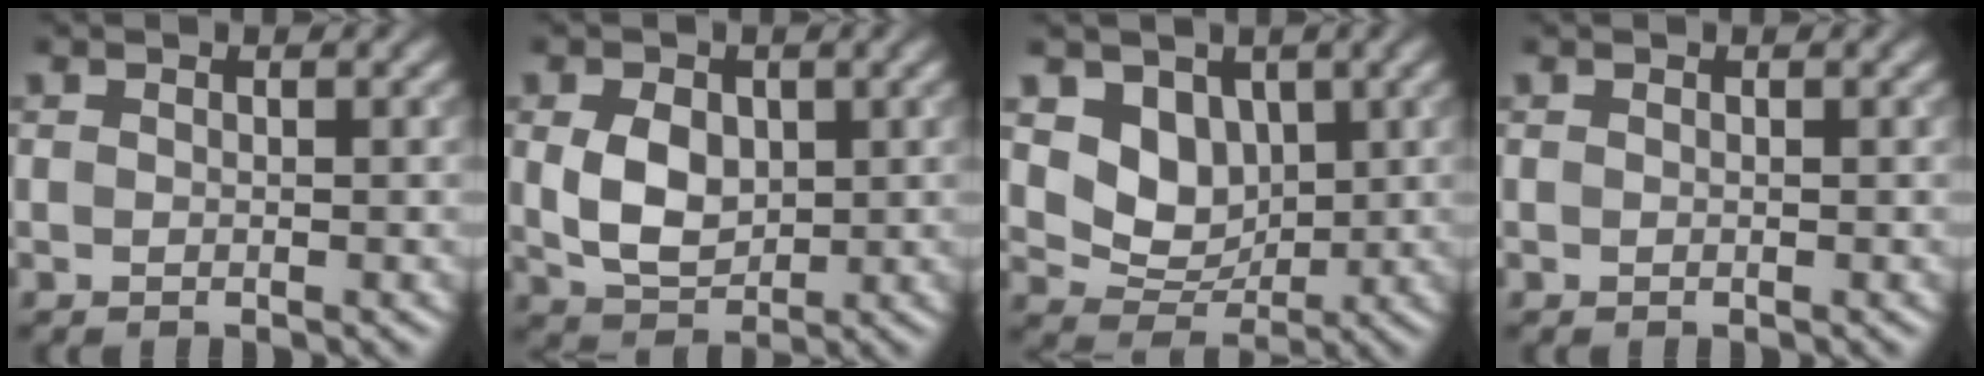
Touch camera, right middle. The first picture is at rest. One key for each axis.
{"total": 4.1, "fx": 0.5, "fy": 3.0, "fz": 2.8, "tx": -0.062, "ty": -0.004, "tz": 0.010}
{"total": 4.9, "fx": 1.5, "fy": 3.8, "fz": 2.7, "tx": -0.049, "ty": -0.014, "tz": 0.024}
{"total": 0.0}